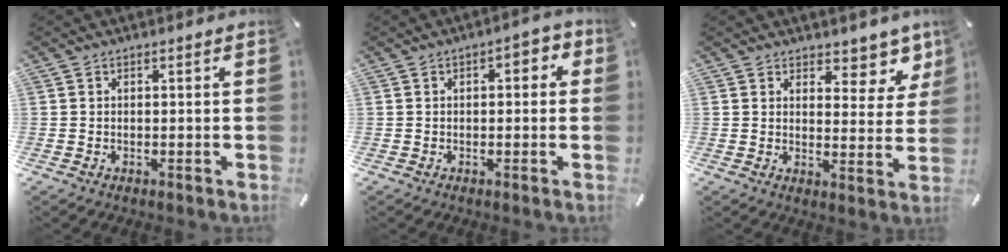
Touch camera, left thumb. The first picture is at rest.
{"total": 3.0, "force": [-0.4, 1.6, 2.5], "torque": [-0.039, 0.010, -0.011]}
{"total": 7.2, "force": [5.7, 3.9, 2.0], "torque": [-0.001, -0.055, 0.098]}